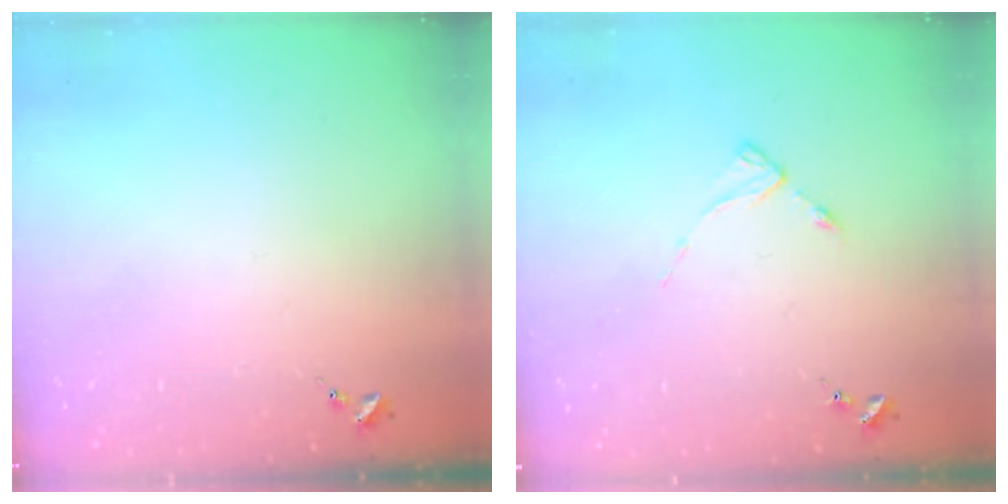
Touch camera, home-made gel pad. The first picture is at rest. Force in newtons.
{"total": 2.9, "press": 2.8, "slide": 0.4}